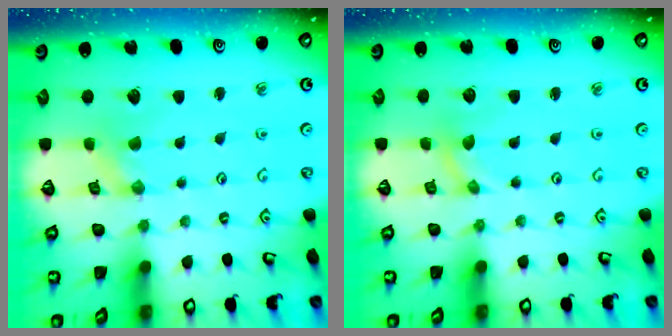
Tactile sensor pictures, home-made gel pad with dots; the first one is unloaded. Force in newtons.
{"total": 0.0}